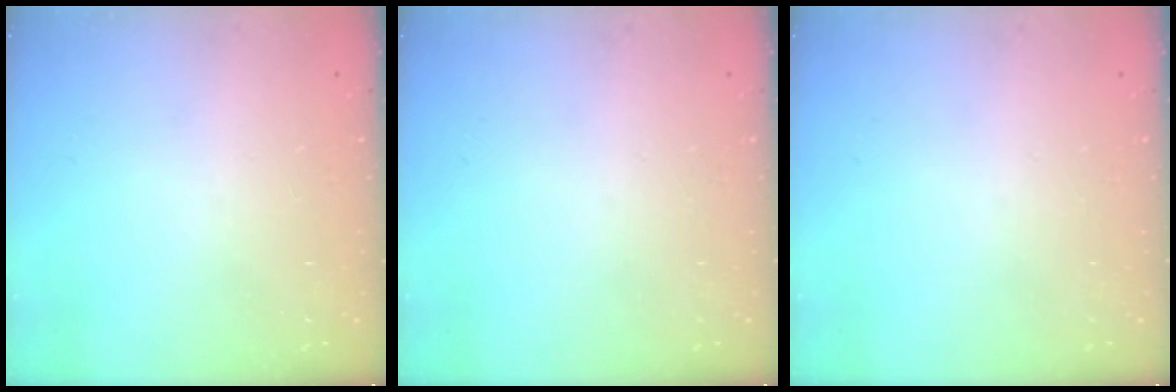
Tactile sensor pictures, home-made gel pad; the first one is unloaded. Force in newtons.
{"total": 0.0}
{"total": 0.0}